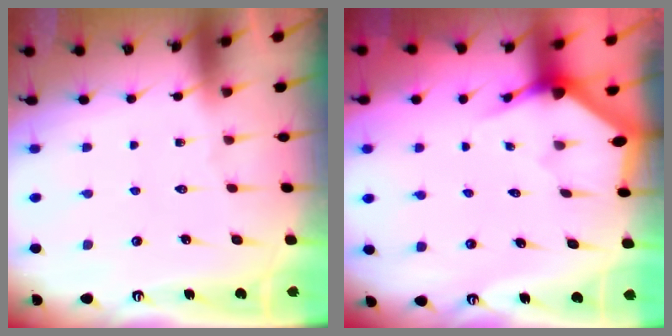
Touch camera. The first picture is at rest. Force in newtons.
{"total": 3.0, "press": 3.0, "slide": 0.1}